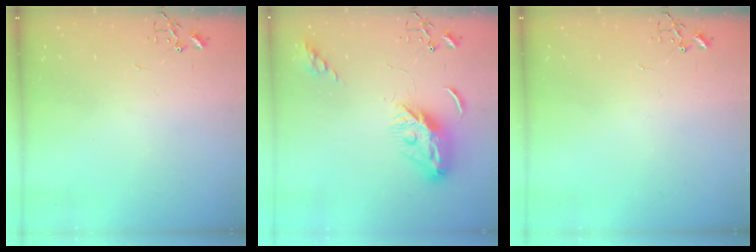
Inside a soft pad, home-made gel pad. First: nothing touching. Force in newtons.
{"total": 9.5, "press": 9.5, "slide": 0.5}
{"total": 0.0}